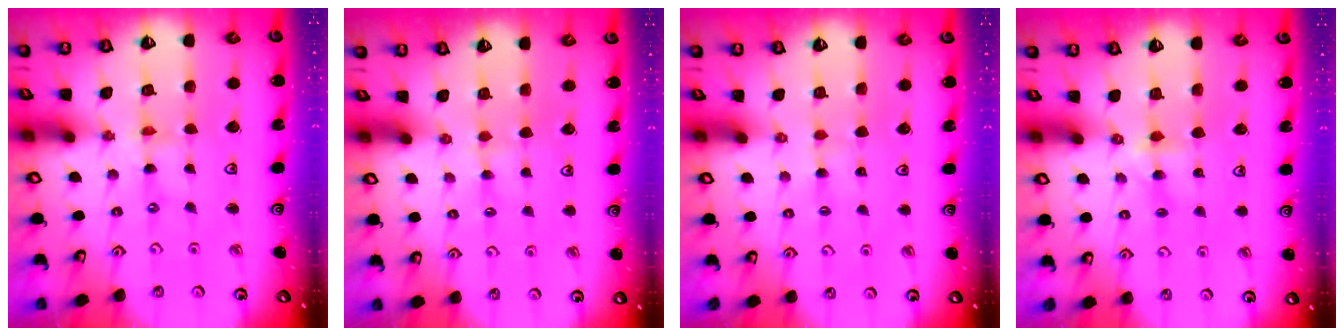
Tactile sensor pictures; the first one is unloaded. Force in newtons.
{"total": 2.3, "press": 2.2, "slide": 0.5}
{"total": 1.8, "press": 1.7, "slide": 0.4}
{"total": 3.5, "press": 3.4, "slide": 0.4}